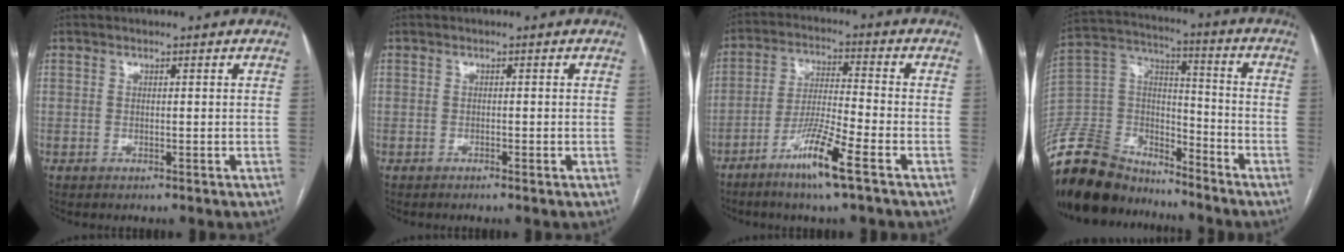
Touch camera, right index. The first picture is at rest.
{"total": 0.5, "force": [-0.4, 0.0, 0.3], "torque": [-0.010, 0.000, -0.006]}
{"total": 9.4, "force": [-5.6, -0.3, 7.6], "torque": [-0.150, -0.016, -0.108]}
{"total": 23.0, "force": [-19.6, 9.1, 7.8], "torque": [-0.216, 0.006, -0.349]}